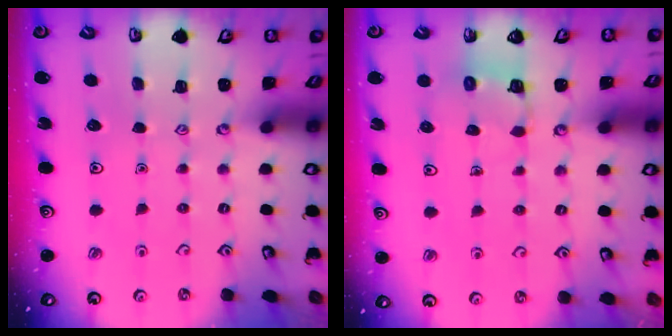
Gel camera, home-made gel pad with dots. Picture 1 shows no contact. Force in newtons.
{"total": 7.7, "press": 7.7, "slide": 0.2}